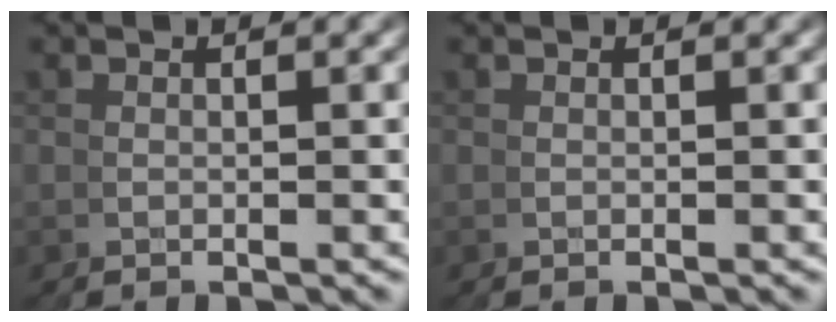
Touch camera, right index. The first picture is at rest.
{"total": 0.0}